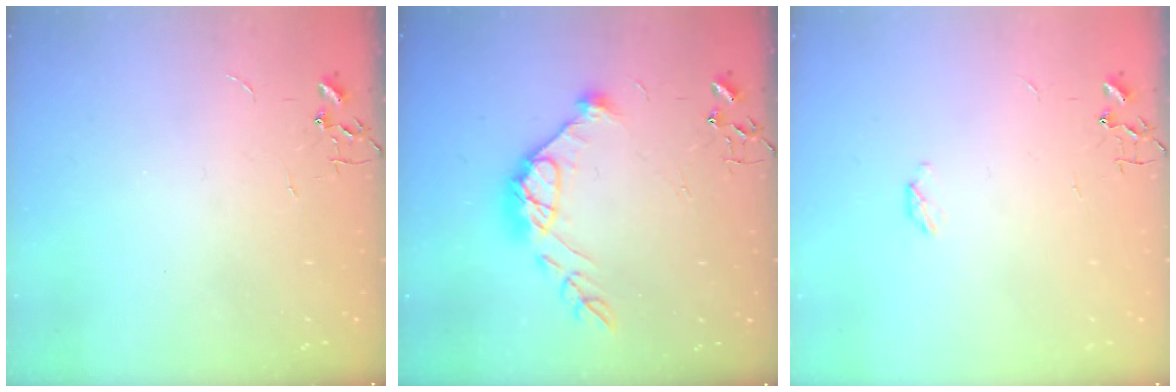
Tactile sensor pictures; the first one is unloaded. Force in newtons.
{"total": 13.9, "press": 13.9, "slide": 0.9}
{"total": 3.7, "press": 3.7, "slide": 0.5}